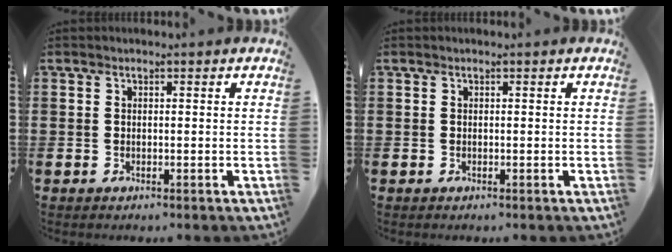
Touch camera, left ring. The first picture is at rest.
{"total": 0.0}